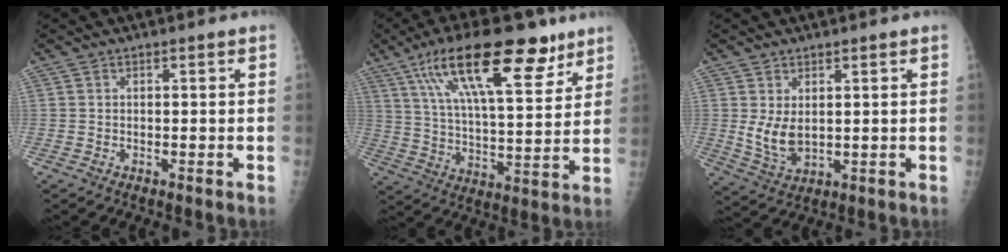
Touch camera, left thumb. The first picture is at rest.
{"total": 22.2, "force": [13.0, 7.5, 16.4], "torque": [-0.250, -0.029, 0.220]}
{"total": 5.7, "force": [1.2, 3.5, 4.4], "torque": [-0.077, -0.019, 0.036]}